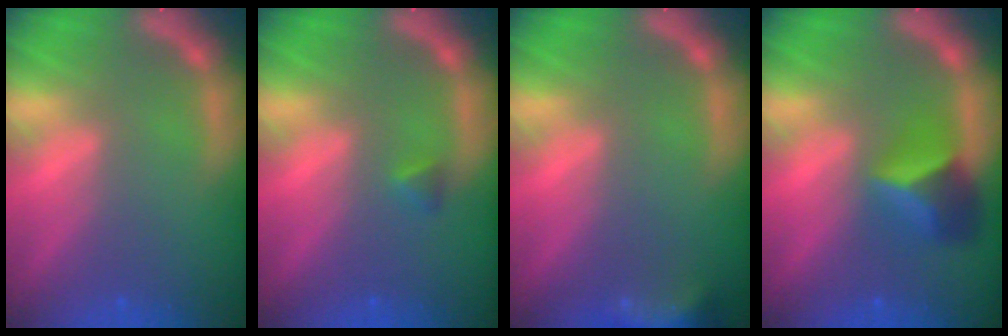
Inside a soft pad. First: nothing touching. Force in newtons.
{"total": 0.9}
{"total": 5.9}
{"total": 4.4}